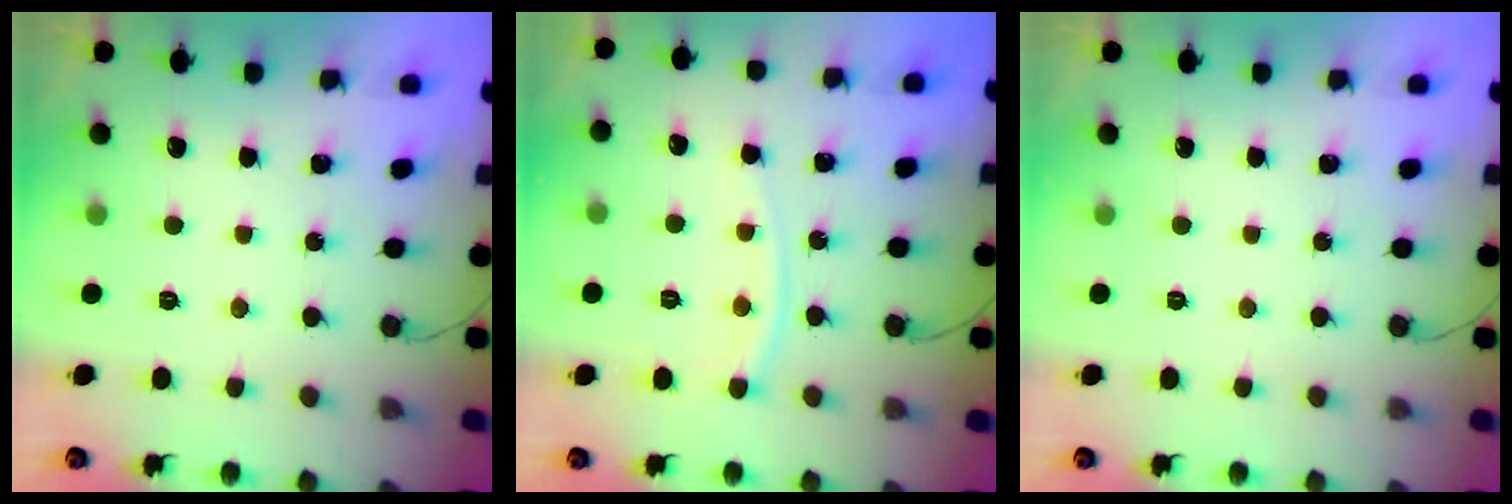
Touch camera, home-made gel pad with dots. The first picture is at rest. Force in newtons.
{"total": 9.2, "press": 9.1, "slide": 1.2}
{"total": 0.0}